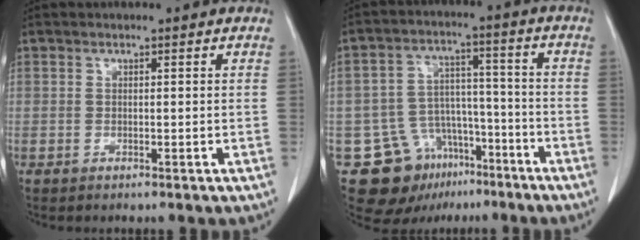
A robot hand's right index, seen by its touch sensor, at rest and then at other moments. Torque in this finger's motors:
{"motor_torque": [-0.33, -0.14, -1.05, -0.21]}